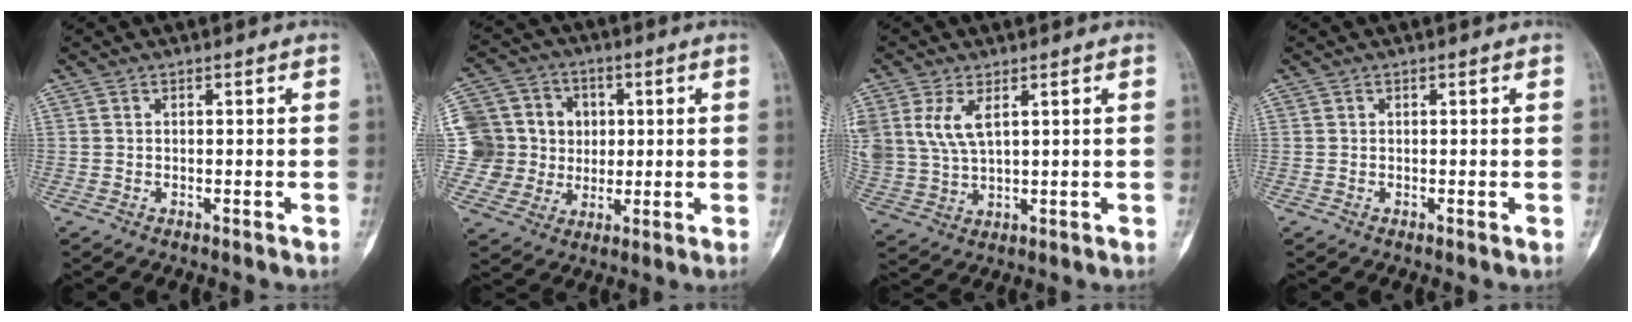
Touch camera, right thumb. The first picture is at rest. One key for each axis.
{"total": 14.8, "fx": 1.9, "fy": 14.0, "fz": 4.5, "tx": -0.052, "ty": 0.032, "tz": 0.045}
{"total": 7.5, "fx": 2.9, "fy": 3.8, "fz": 5.8, "tx": -0.128, "ty": -0.004, "tz": 0.070}
{"total": 0.0}